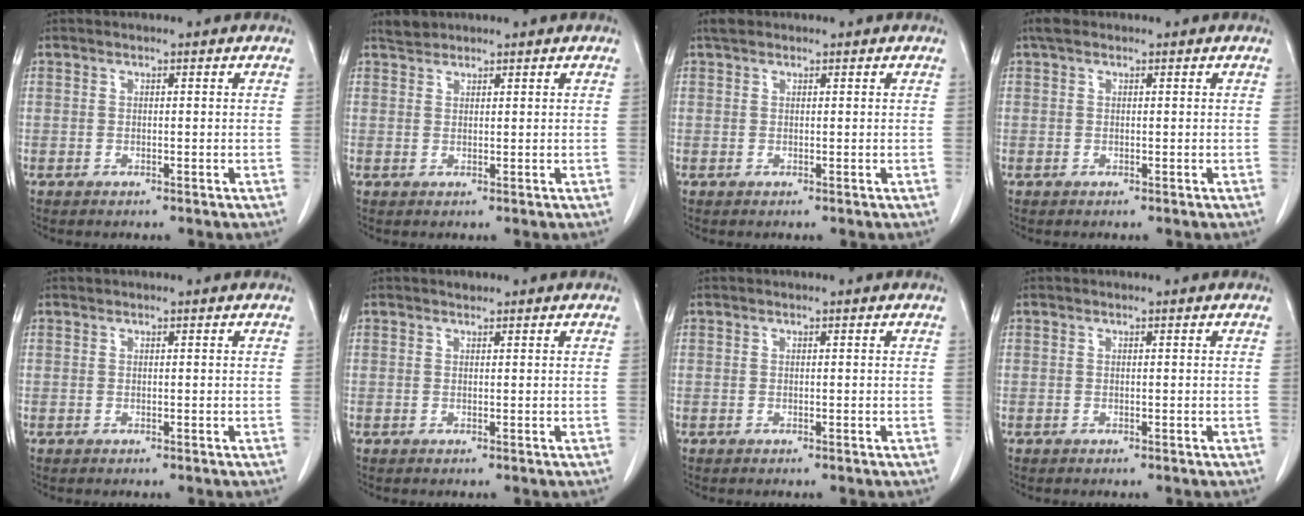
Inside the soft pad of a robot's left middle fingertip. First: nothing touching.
{"total": 1.6, "force": [1.5, 0.5, 0.0], "torque": [-0.002, 0.005, 0.027]}
{"total": 1.2, "force": [0.9, 0.7, 0.3], "torque": [-0.007, 0.012, 0.014]}
{"total": 1.4, "force": [0.9, 0.9, 0.6], "torque": [-0.012, 0.013, 0.013]}
{"total": 0.0}
{"total": 0.7, "force": [0.6, 0.2, 0.1], "torque": [-0.011, 0.002, 0.012]}
{"total": 0.0}
{"total": 0.0}